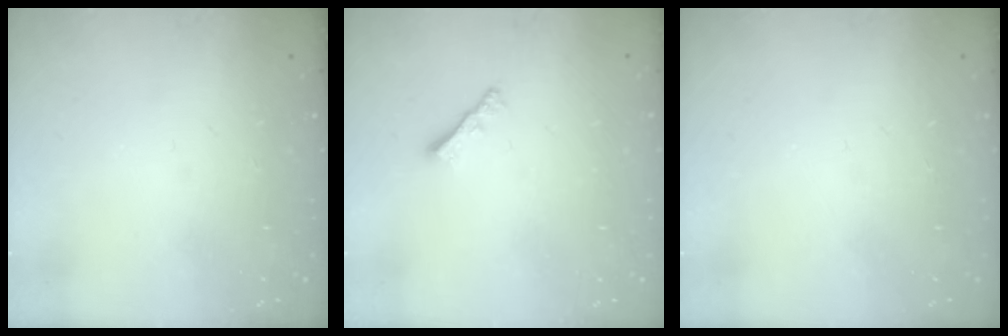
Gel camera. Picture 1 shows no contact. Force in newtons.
{"total": 2.2, "press": 2.1, "slide": 0.6}
{"total": 0.0}